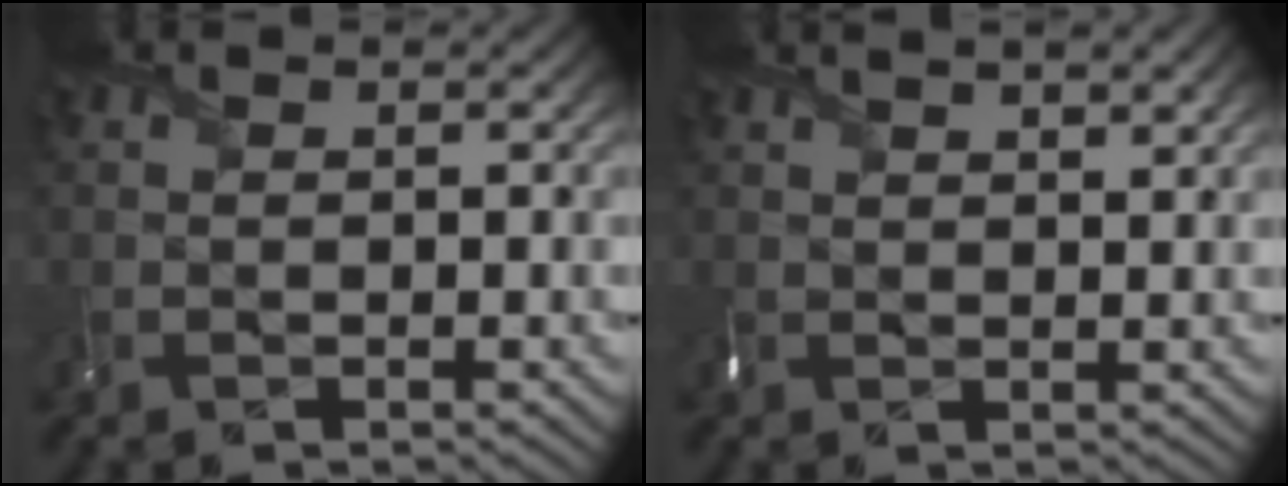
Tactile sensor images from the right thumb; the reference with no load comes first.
{"total": 3.7, "force": [2.5, 1.0, 2.5], "torque": [-0.054, 0.007, 0.043]}